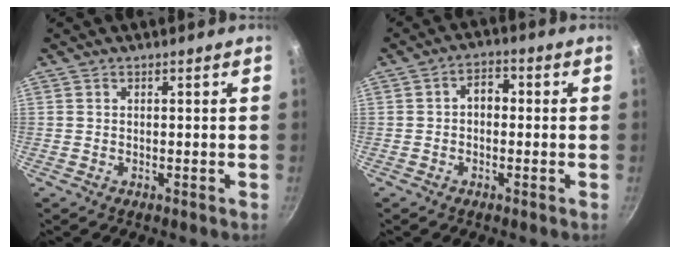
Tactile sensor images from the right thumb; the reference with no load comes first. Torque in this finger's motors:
{"motor_torque": [-0.39, 0.50, 0.18, 0.06, 0.02]}